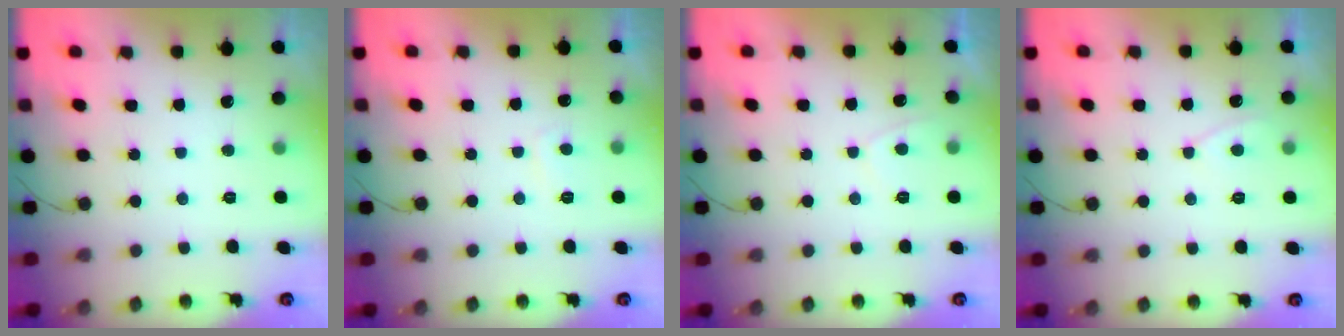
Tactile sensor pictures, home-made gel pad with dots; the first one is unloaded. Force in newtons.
{"total": 2.0, "press": 1.9, "slide": 0.6}
{"total": 1.1, "press": 0.9, "slide": 0.6}
{"total": 2.9, "press": 2.9, "slide": 0.4}